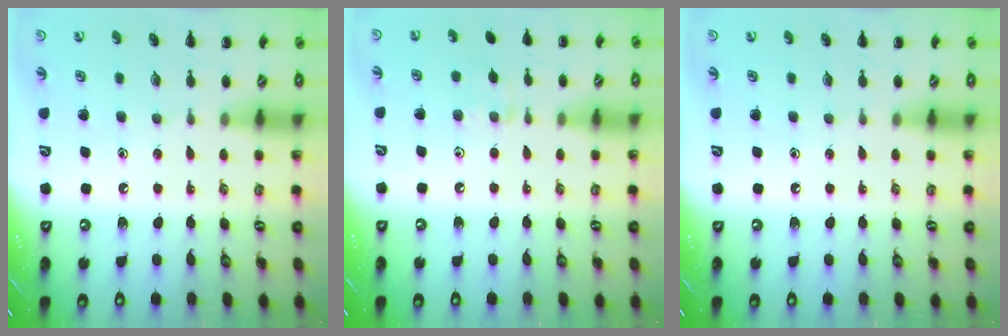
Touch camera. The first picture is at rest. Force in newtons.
{"total": 5.0, "press": 4.6, "slide": 1.8}
{"total": 0.0}